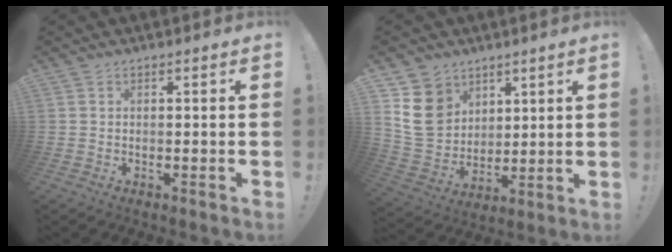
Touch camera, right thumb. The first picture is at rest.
{"total": 12.6, "force": [6.2, 10.1, 4.2], "torque": [-0.072, -0.041, 0.129]}